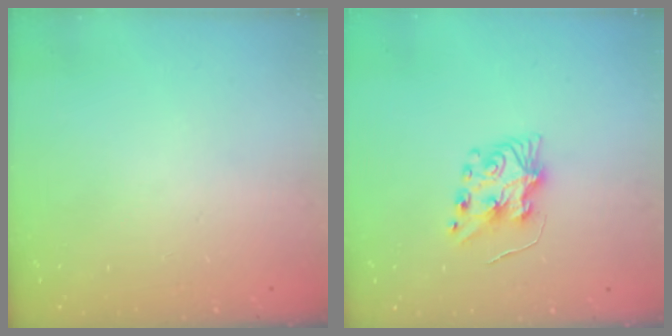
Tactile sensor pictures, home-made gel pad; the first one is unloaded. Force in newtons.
{"total": 7.8, "press": 7.8, "slide": 0.7}